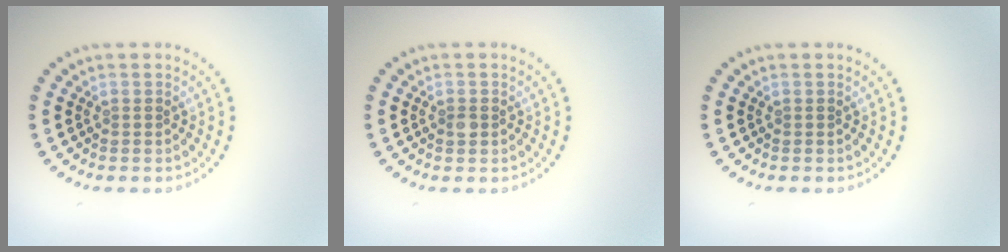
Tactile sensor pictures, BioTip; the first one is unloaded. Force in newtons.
{"total": 1.0, "press": 1.0, "slide": 0.0}
{"total": 0.0}